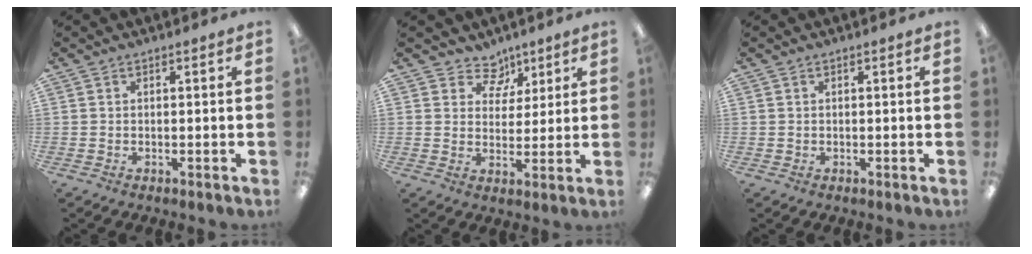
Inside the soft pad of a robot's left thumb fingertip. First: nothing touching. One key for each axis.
{"total": 7.5, "fx": 5.0, "fy": 5.4, "fz": 1.5, "tx": -0.016, "ty": -0.033, "tz": 0.092}
{"total": 0.5, "fx": 0.2, "fy": 0.4, "fz": -0.1, "tx": 0.001, "ty": 0.004, "tz": 0.004}